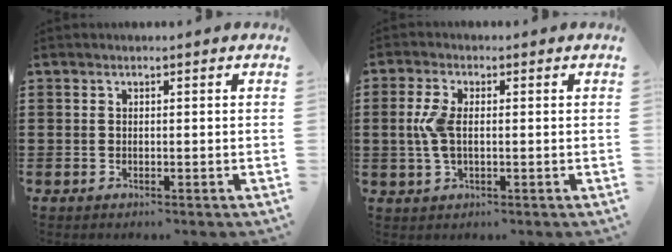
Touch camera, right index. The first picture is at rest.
{"total": 5.1, "force": [0.1, 2.2, 4.5], "torque": [-0.118, -0.005, -0.008]}